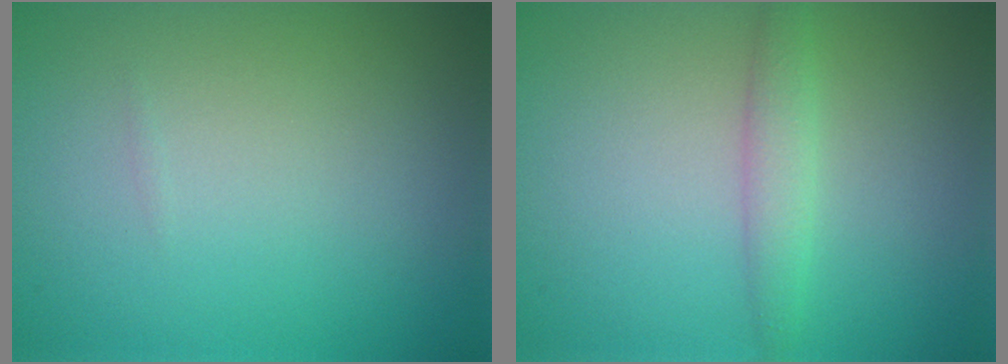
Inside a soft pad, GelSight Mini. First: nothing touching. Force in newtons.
{"total": 2.1, "press": 2.1, "slide": 0.0}